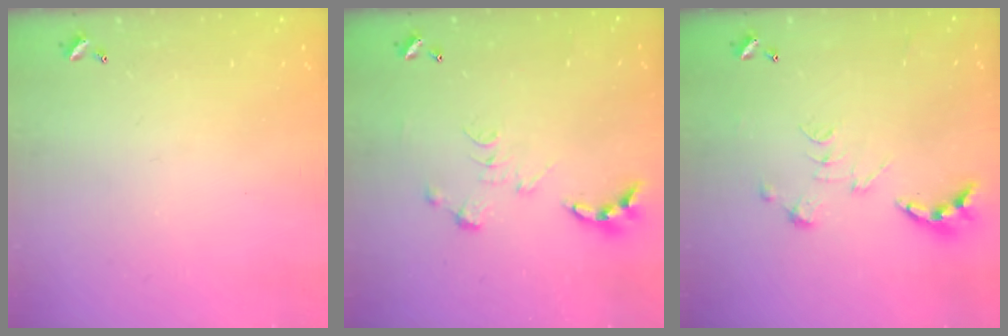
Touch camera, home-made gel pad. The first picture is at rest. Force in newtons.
{"total": 0.0}
{"total": 0.8, "press": 0.8, "slide": 0.3}